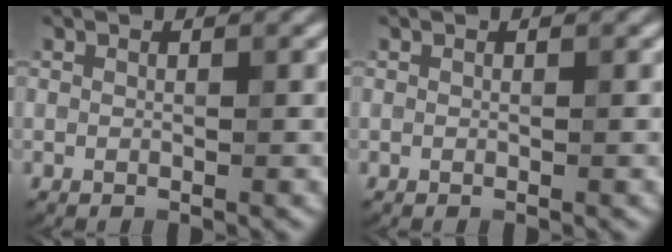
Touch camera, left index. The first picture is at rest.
{"total": 0.0}